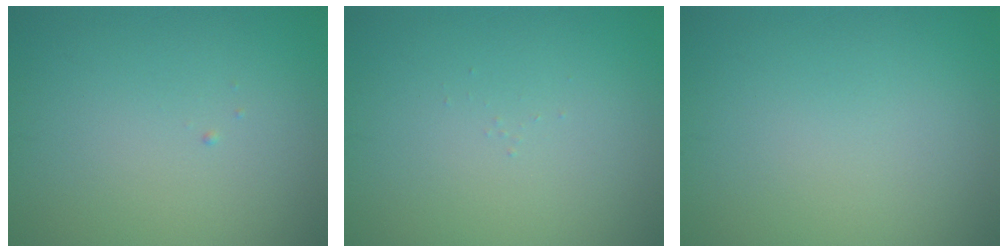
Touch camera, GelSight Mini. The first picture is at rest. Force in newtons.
{"total": 0.0}
{"total": 0.0}